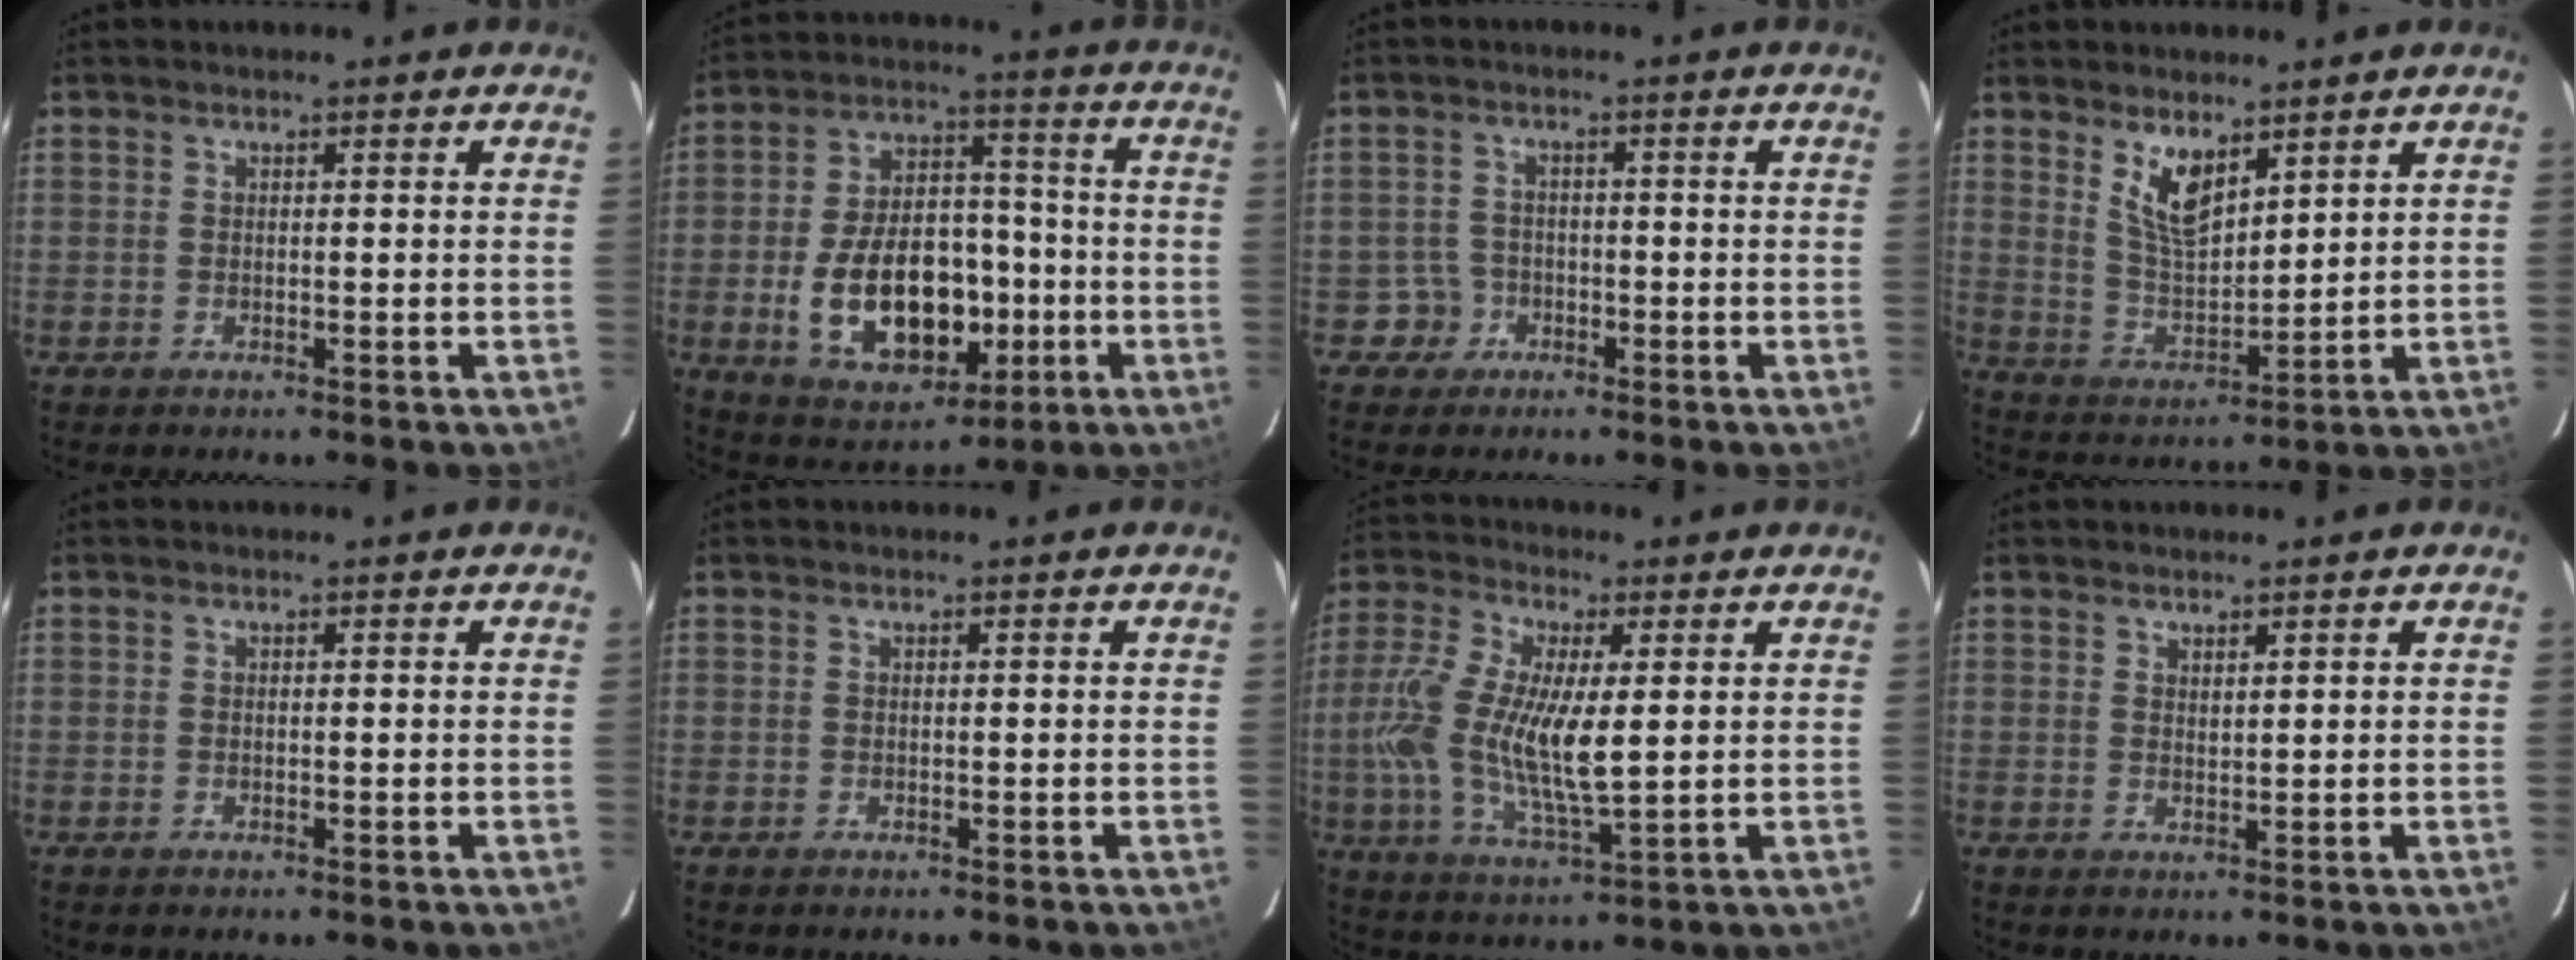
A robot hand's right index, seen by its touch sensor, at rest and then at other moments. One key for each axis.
{"total": 18.9, "fx": -4.7, "fy": 11.4, "fz": 14.4, "tx": -0.282, "ty": 0.017, "tz": -0.052}
{"total": 3.6, "fx": -1.7, "fy": 3.2, "fz": -0.5, "tx": 0.009, "ty": 0.019, "tz": -0.028}
{"total": 8.0, "fx": 4.9, "fy": 3.2, "fz": 5.3, "tx": -0.096, "ty": -0.004, "tz": 0.105}
{"total": 0.0}
{"total": 0.0}
{"total": 15.1, "fx": 0.8, "fy": 5.0, "fz": 14.2, "tx": -0.287, "ty": -0.004, "tz": 0.014}
{"total": 1.2, "fx": 1.1, "fy": 0.3, "fz": 0.5, "tx": -0.007, "ty": 0.000, "tz": 0.020}